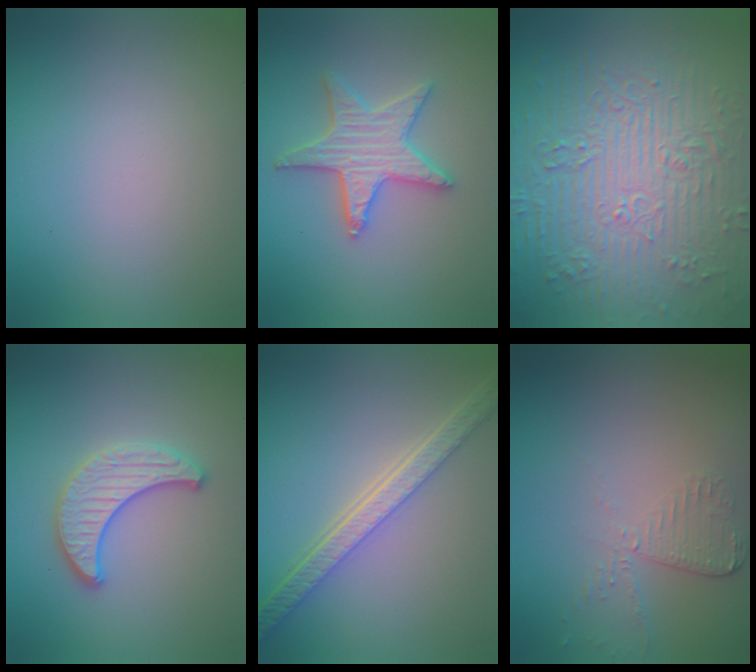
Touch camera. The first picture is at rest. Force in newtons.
{"total": 3.8, "press": 3.7, "slide": 0.7}
{"total": 11.7, "press": 7.8, "slide": 8.6}
{"total": 3.3, "press": 3.2, "slide": 1.0}
{"total": 5.7, "press": 4.4, "slide": 3.6}
{"total": 2.6, "press": 2.3, "slide": 1.2}